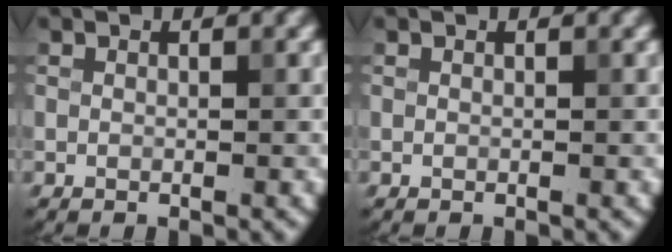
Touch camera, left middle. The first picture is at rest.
{"total": 0.0}